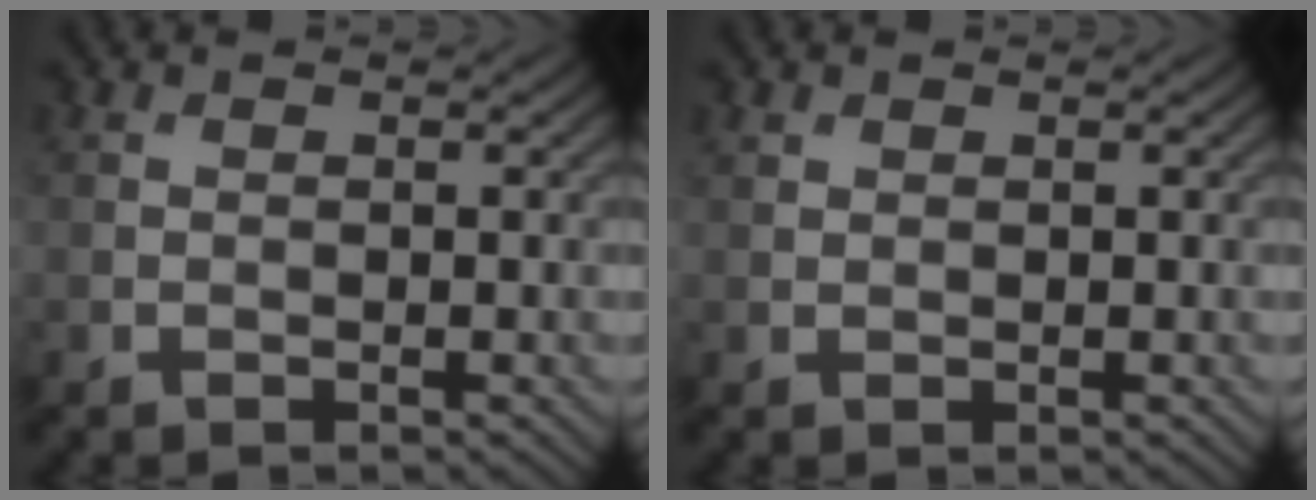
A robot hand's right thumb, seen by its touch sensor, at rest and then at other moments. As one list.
[{"total": 0.6, "force": [0.5, 0.4, 0.2], "torque": [-0.004, -0.002, 0.013]}]